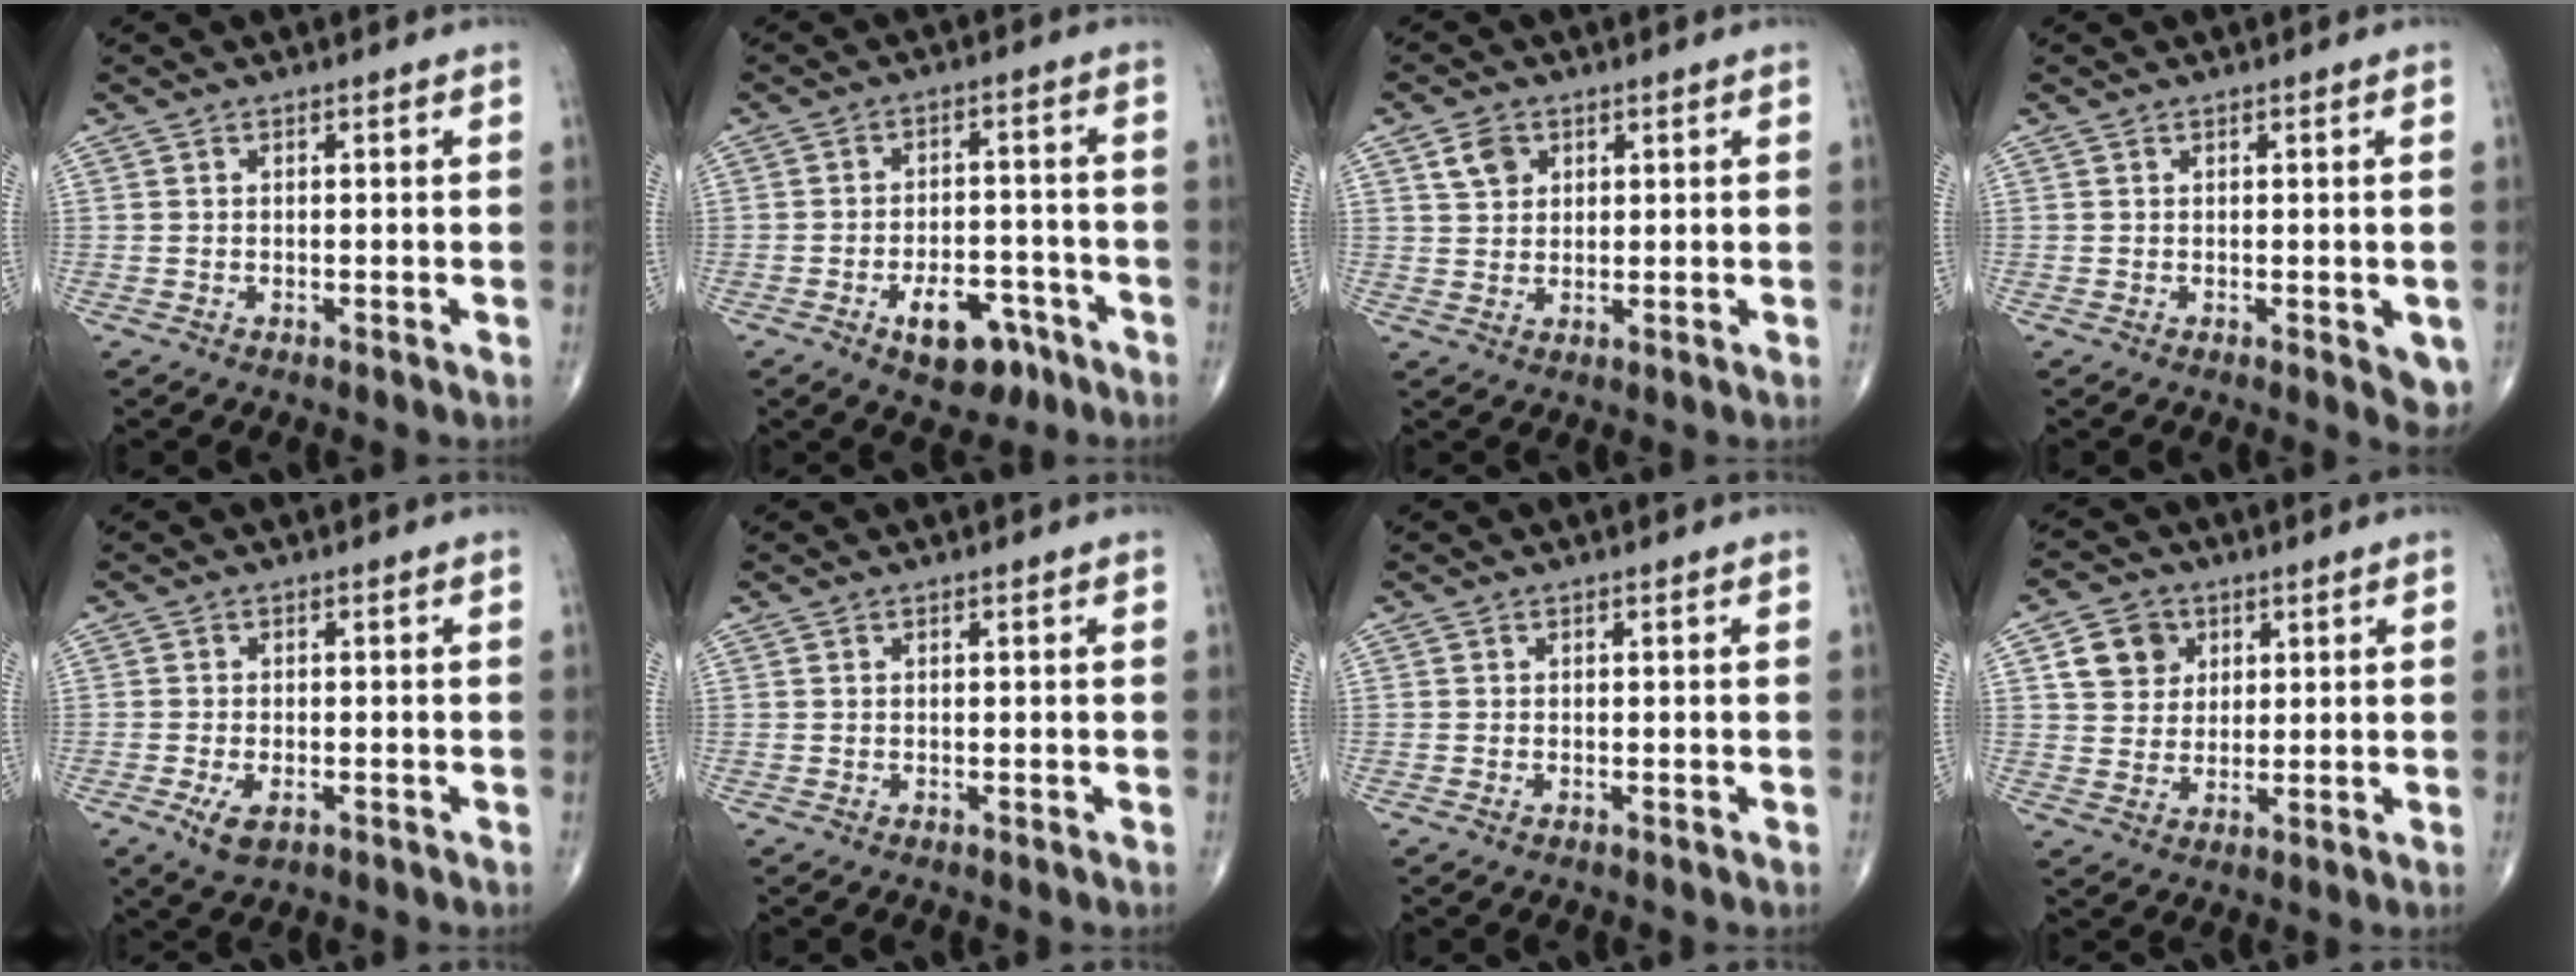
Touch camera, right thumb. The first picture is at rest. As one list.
[{"total": 9.0, "force": [-4.8, 5.0, 5.6], "torque": [-0.061, 0.032, -0.067]}, {"total": 4.2, "force": [2.0, 3.2, 1.9], "torque": [-0.021, -0.007, 0.038]}, {"total": 4.0, "force": [-0.9, 1.6, 3.6], "torque": [-0.024, -0.006, -0.008]}, {"total": 3.8, "force": [-1.6, 1.9, 2.9], "torque": [-0.057, -0.004, -0.023]}, {"total": 0.0}, {"total": 0.0}, {"total": 7.5, "force": [2.8, 6.4, 2.7], "torque": [-0.020, -0.007, 0.051]}]